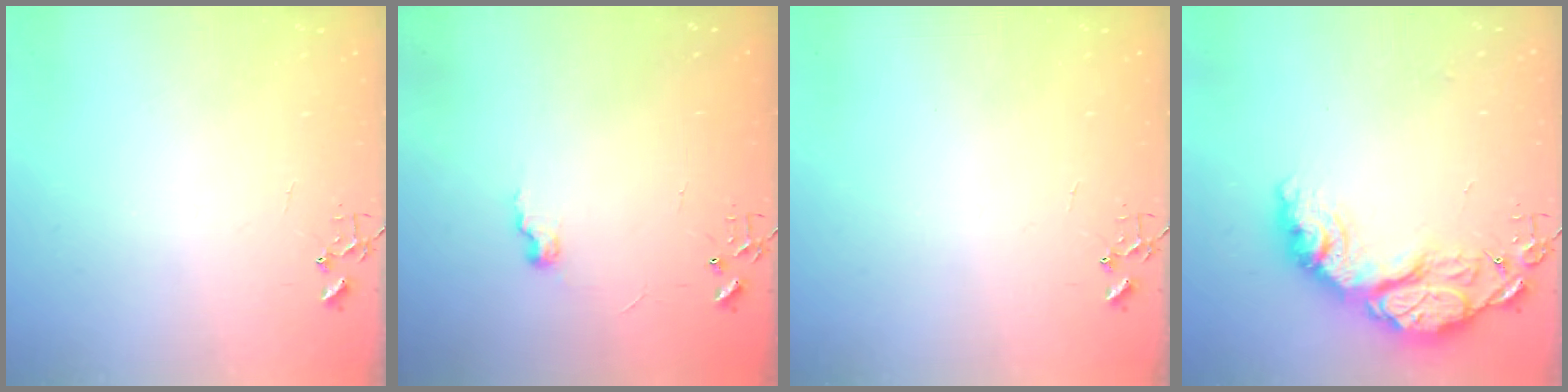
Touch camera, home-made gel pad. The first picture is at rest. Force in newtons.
{"total": 7.0, "press": 7.0, "slide": 0.6}
{"total": 0.0}
{"total": 19.9, "press": 19.9, "slide": 1.4}